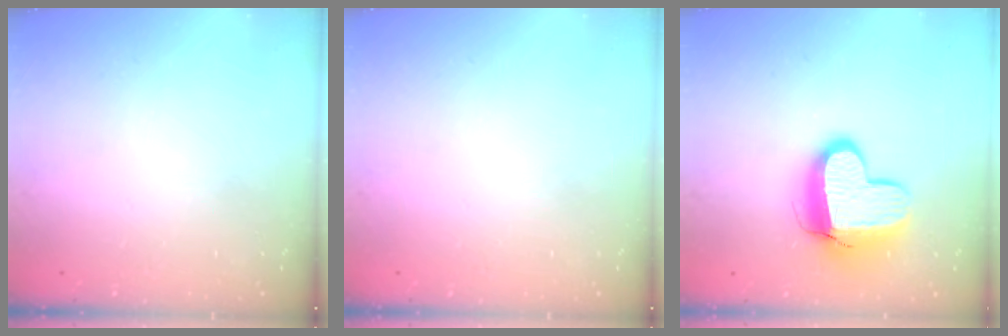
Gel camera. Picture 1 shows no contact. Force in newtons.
{"total": 0.0}
{"total": 12.8, "press": 12.8, "slide": 1.3}